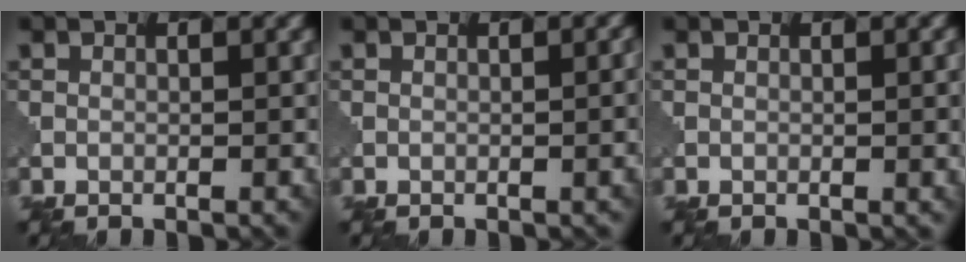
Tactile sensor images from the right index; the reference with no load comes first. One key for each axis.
{"total": 2.9, "fx": -0.3, "fy": 1.3, "fz": 2.5, "tx": -0.011, "ty": 0.009, "tz": -0.002}
{"total": 1.9, "fx": 0.2, "fy": 0.7, "fz": 1.8, "tx": -0.015, "ty": 0.001, "tz": 0.001}